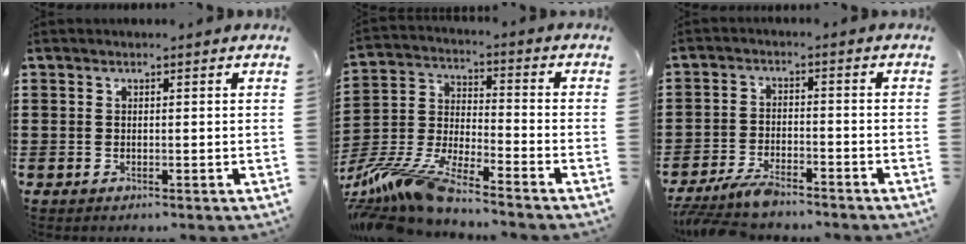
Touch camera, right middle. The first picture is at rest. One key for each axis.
{"total": 10.8, "fx": -9.8, "fy": 0.8, "fz": 4.5, "tx": -0.109, "ty": 0.001, "tz": -0.202}
{"total": 4.8, "fx": -4.4, "fy": 1.0, "fz": 1.8, "tx": -0.051, "ty": -0.004, "tz": -0.091}